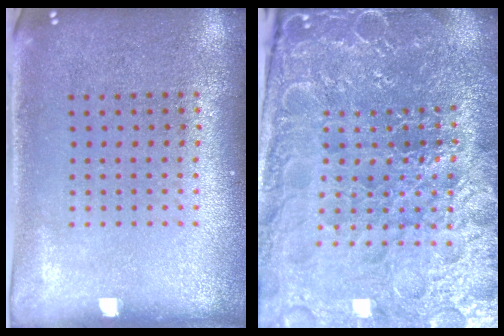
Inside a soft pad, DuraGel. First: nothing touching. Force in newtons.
{"total": 5.4, "press": 5.0, "slide": 1.9}